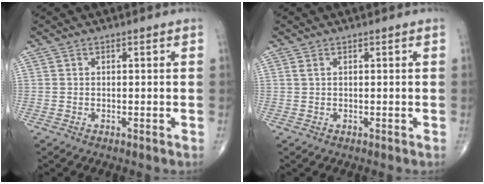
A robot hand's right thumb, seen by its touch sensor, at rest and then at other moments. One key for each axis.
{"total": 0.5, "fx": 0.2, "fy": 0.2, "fz": 0.4, "tx": -0.011, "ty": 0.007, "tz": 0.007}